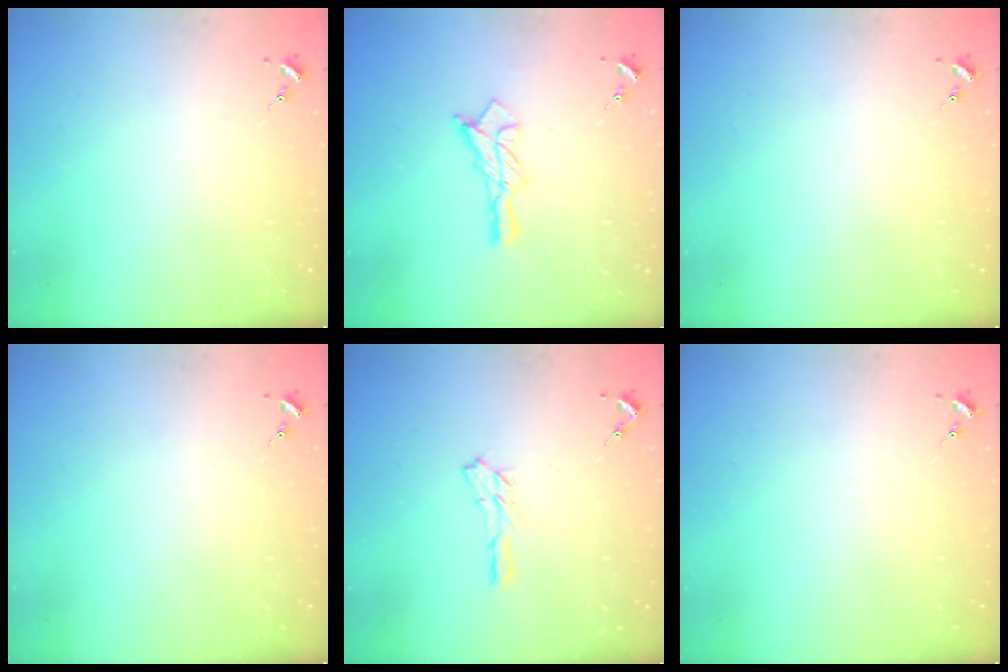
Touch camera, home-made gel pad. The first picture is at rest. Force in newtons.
{"total": 10.6, "press": 10.6, "slide": 0.8}
{"total": 0.0}
{"total": 0.0}
{"total": 5.1, "press": 5.1, "slide": 0.6}
{"total": 0.0}